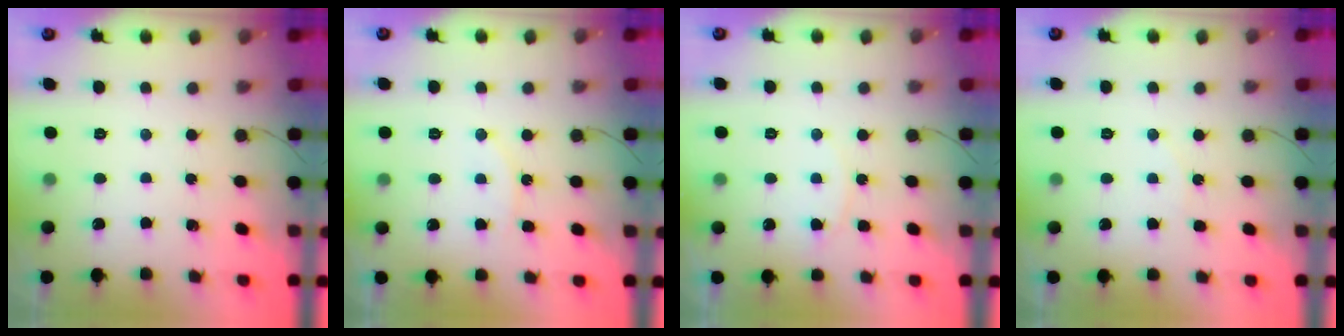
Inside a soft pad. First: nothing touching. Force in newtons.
{"total": 8.7, "press": 8.7, "slide": 0.4}
{"total": 4.6, "press": 4.6, "slide": 0.5}
{"total": 5.0, "press": 5.0, "slide": 0.4}